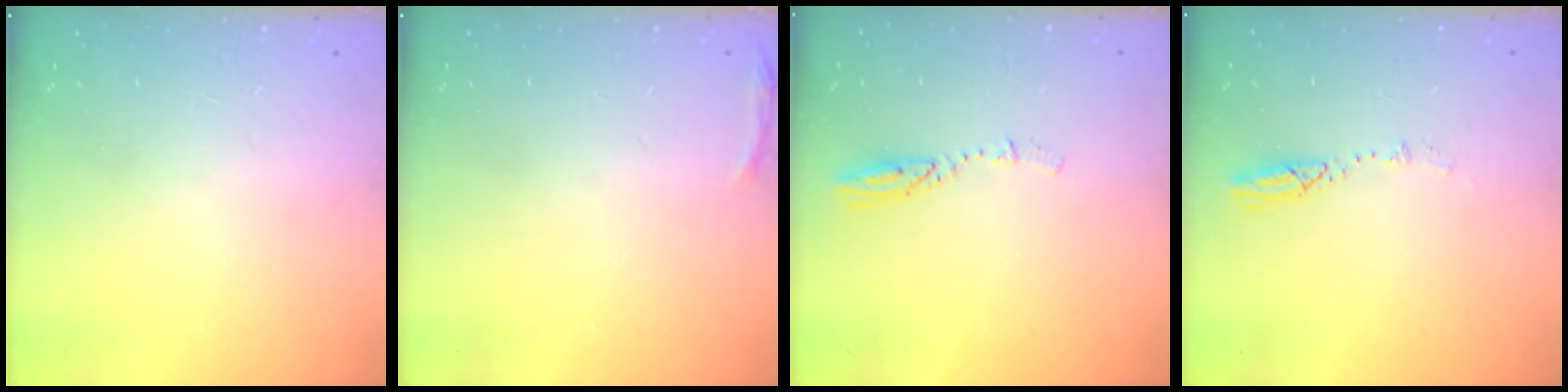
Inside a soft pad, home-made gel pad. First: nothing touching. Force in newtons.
{"total": 3.0, "press": 1.9, "slide": 2.3}
{"total": 3.4, "press": 3.4, "slide": 0.2}
{"total": 5.2, "press": 5.2, "slide": 0.4}